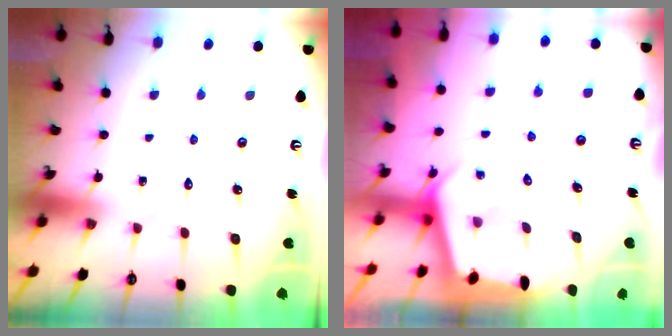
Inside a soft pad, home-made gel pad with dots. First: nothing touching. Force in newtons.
{"total": 2.2, "press": 2.2, "slide": 0.3}